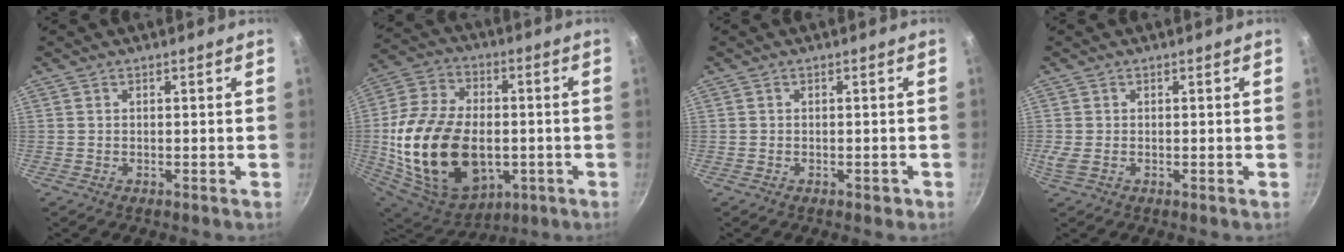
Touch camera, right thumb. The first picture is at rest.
{"total": 27.0, "force": [-3.4, 17.5, 20.2], "torque": [-0.385, 0.010, -0.044]}
{"total": 1.4, "force": [-0.7, 0.9, 0.9], "torque": [-0.004, 0.009, -0.006]}
{"total": 1.8, "force": [-0.2, 1.1, 1.4], "torque": [-0.030, -0.002, -0.003]}